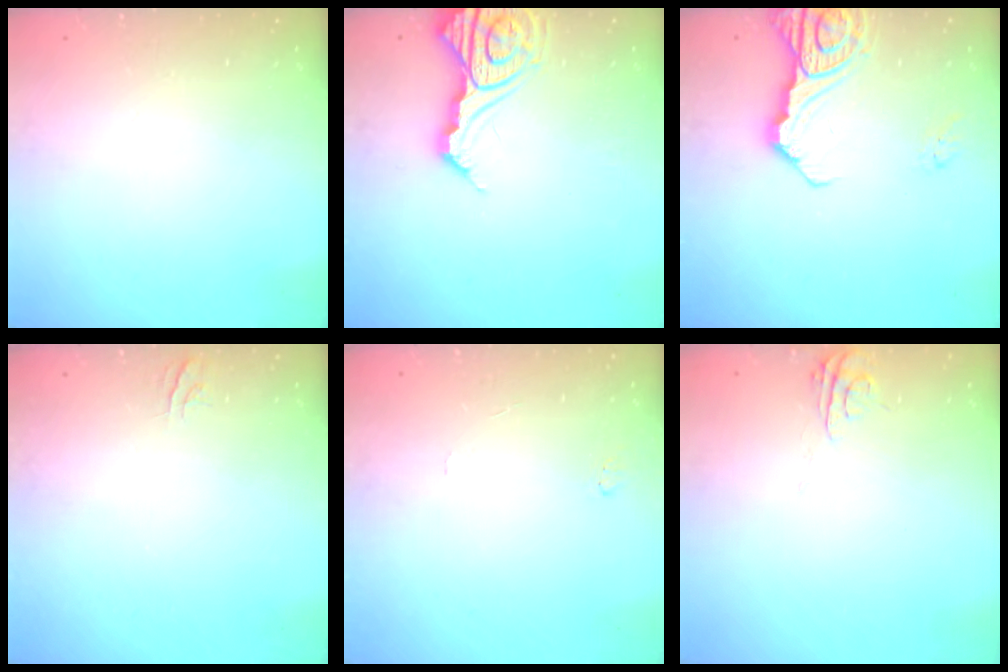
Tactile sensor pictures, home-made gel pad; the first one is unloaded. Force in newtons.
{"total": 13.6, "press": 13.5, "slide": 1.4}
{"total": 13.4, "press": 13.3, "slide": 1.5}
{"total": 3.7, "press": 3.7, "slide": 0.3}
{"total": 4.1, "press": 4.1, "slide": 0.4}
{"total": 5.3, "press": 5.3, "slide": 0.4}